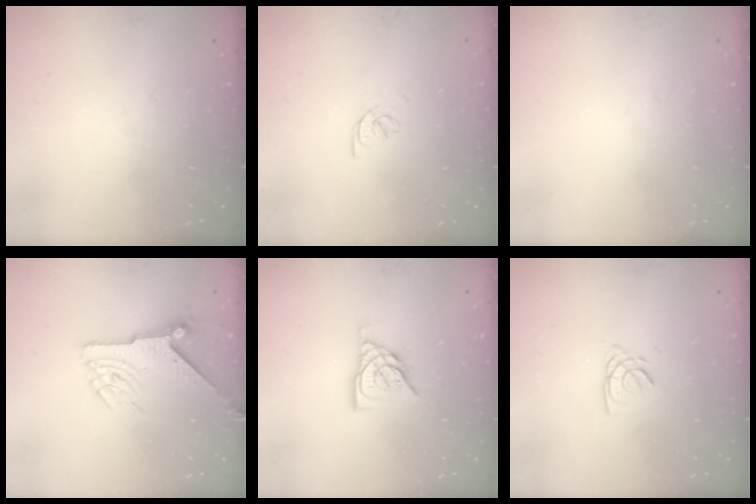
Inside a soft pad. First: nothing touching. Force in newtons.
{"total": 1.6, "press": 1.6, "slide": 0.3}
{"total": 0.0}
{"total": 6.2, "press": 6.2, "slide": 0.2}
{"total": 9.2, "press": 9.2, "slide": 0.4}
{"total": 2.2, "press": 2.2, "slide": 0.0}